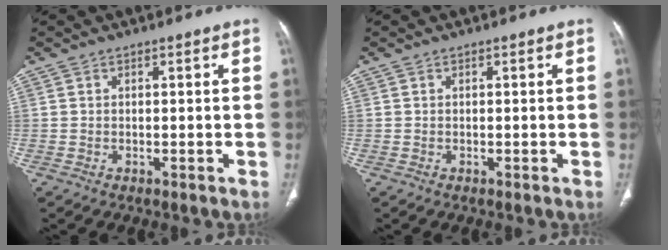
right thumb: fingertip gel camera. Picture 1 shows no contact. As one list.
[{"total": 0.0}]